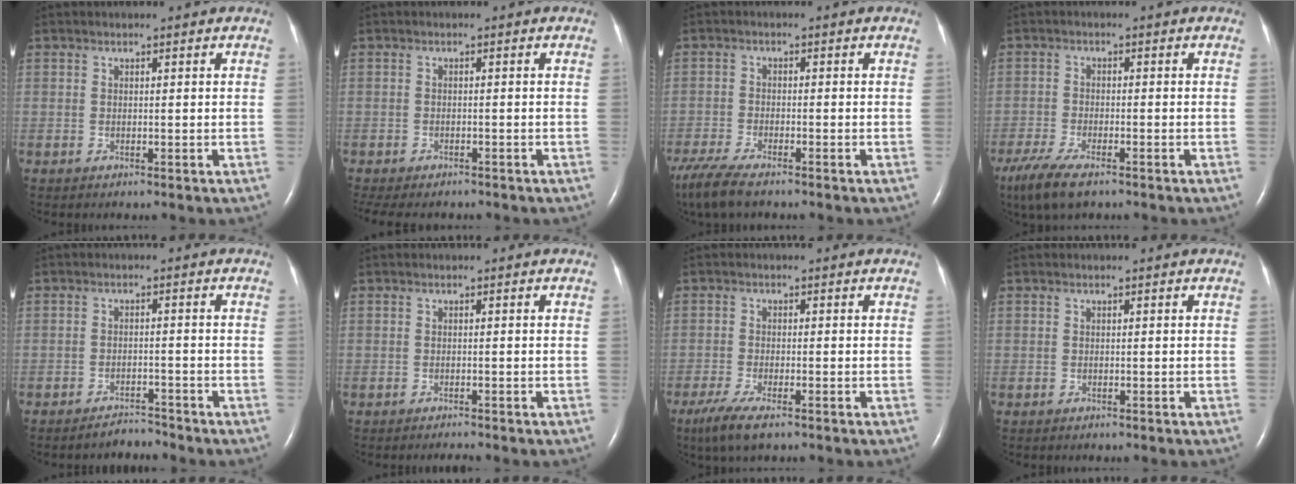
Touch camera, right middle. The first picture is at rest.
{"total": 9.3, "force": [-7.7, 3.4, 3.9], "torque": [-0.073, -0.005, -0.103]}
{"total": 8.3, "force": [-6.6, 1.6, 4.8], "torque": [-0.097, -0.023, -0.119]}
{"total": 7.6, "force": [-5.4, 1.9, 5.0], "torque": [-0.099, -0.019, -0.091]}
{"total": 2.3, "force": [-2.3, 0.2, -0.3], "torque": [0.008, -0.008, -0.037]}
{"total": 0.6, "force": [-0.6, -0.1, 0.1], "torque": [-0.006, -0.004, -0.007]}
{"total": 5.4, "force": [-3.6, 1.0, 3.9], "torque": [-0.084, -0.016, -0.060]}
{"total": 0.0}